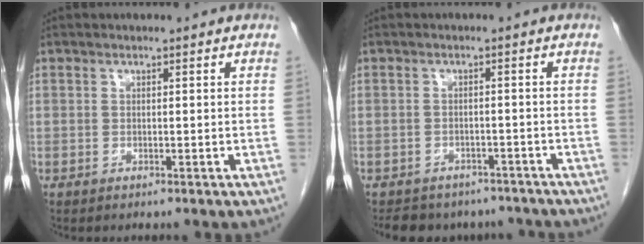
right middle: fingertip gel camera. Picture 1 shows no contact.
{"total": 10.1, "force": [-8.7, 4.7, 2.0], "torque": [-0.032, 0.008, -0.100]}